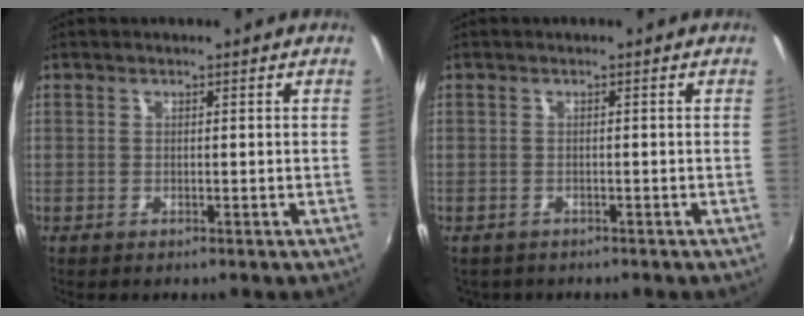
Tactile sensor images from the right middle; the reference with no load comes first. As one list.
[{"total": 1.9, "force": [-1.5, 1.2, 0.5], "torque": [-0.014, -0.008, -0.021]}]